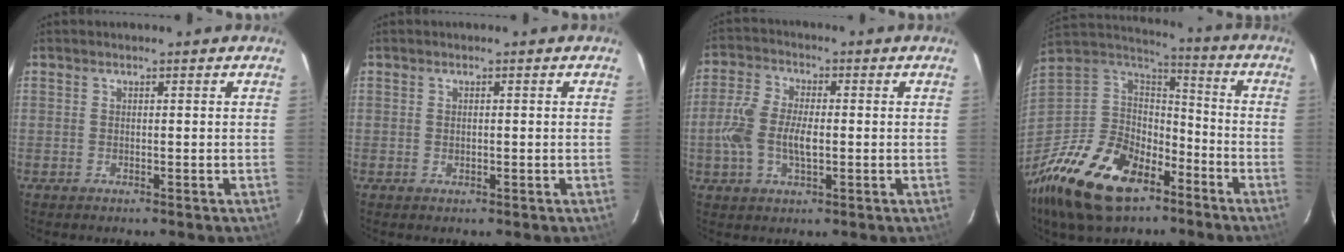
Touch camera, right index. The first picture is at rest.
{"total": 0.6, "force": [0.0, 0.4, 0.4], "torque": [-0.008, 0.002, 0.000]}
{"total": 8.8, "force": [-1.1, 4.4, 7.5], "torque": [-0.161, 0.005, -0.024]}
{"total": 22.4, "force": [-13.4, 13.1, 12.2], "torque": [-0.283, -0.003, -0.229]}